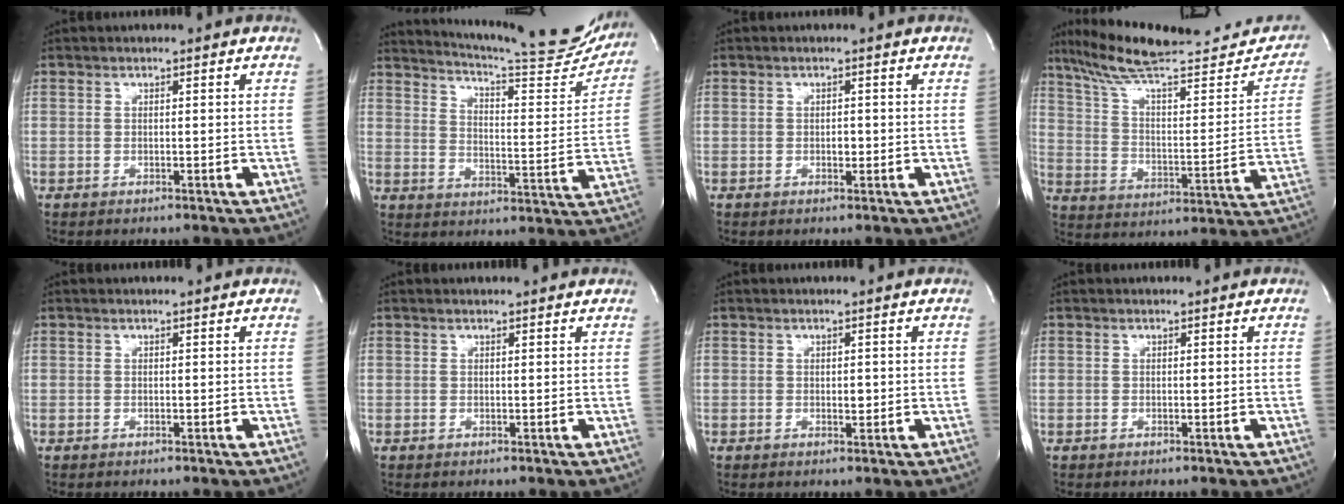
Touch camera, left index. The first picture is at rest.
{"total": 21.2, "force": [19.4, 2.3, 8.2], "torque": [-0.118, -0.067, 0.240]}
{"total": 1.3, "force": [-1.0, 0.5, 0.6], "torque": [-0.008, -0.004, -0.015]}
{"total": 26.6, "force": [22.8, 5.0, 12.7], "torque": [-0.192, -0.024, 0.315]}
{"total": 0.0}
{"total": 1.2, "force": [1.1, 0.1, 0.4], "torque": [-0.009, 0.009, 0.009]}
{"total": 1.1, "force": [-0.8, 0.4, 0.6], "torque": [-0.006, -0.006, -0.011]}
{"total": 0.0}